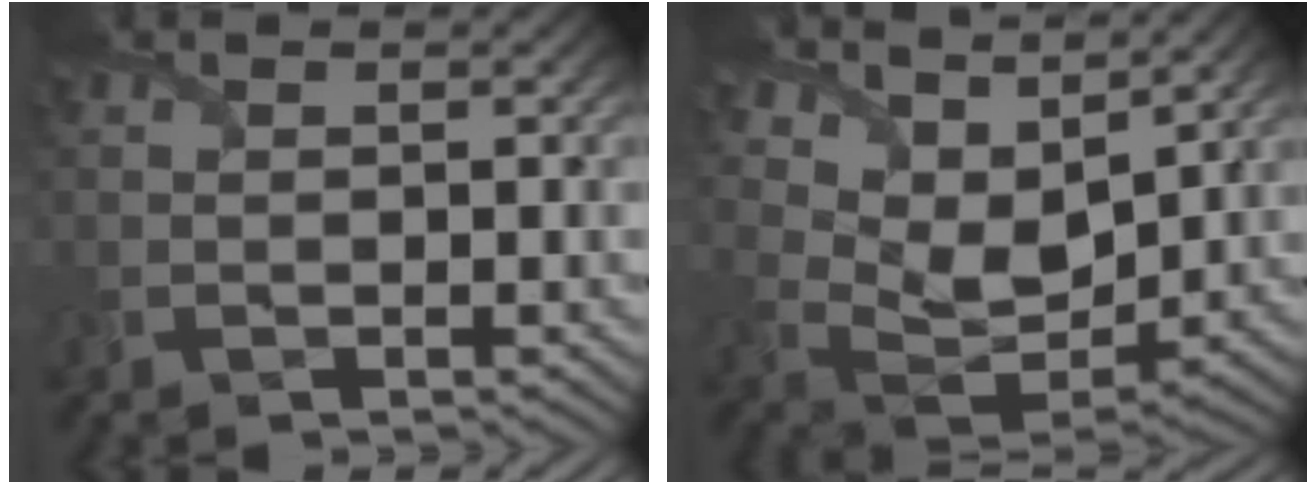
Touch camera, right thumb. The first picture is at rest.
{"total": 12.2, "force": [9.1, 5.2, 6.3], "torque": [-0.173, 0.011, 0.152]}